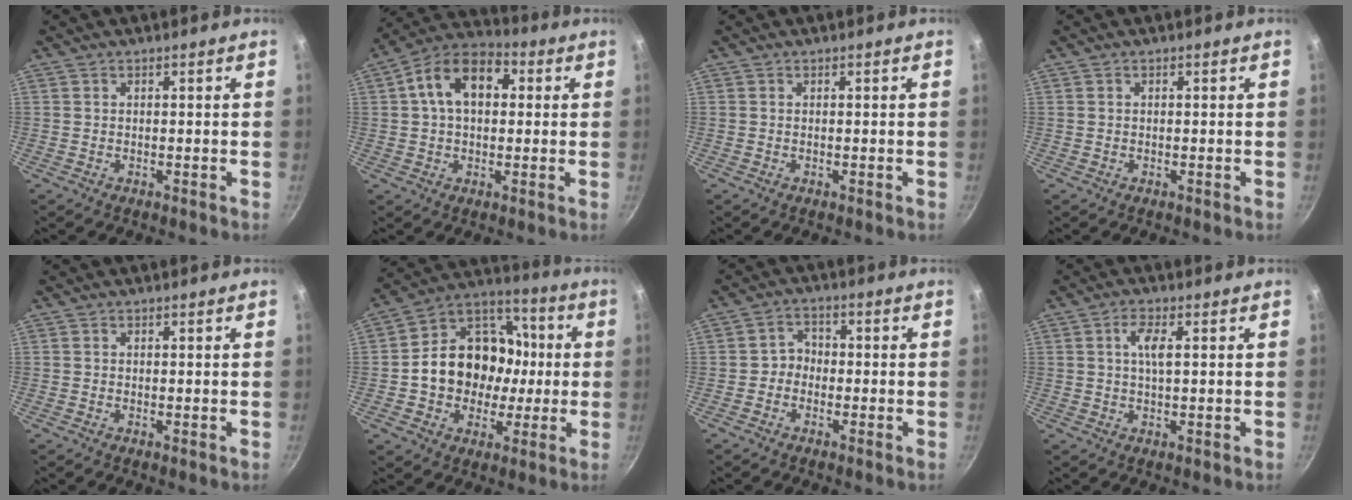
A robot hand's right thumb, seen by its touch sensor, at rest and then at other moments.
{"total": 13.2, "force": [2.6, 8.7, 9.5], "torque": [-0.128, 0.030, 0.023]}
{"total": 0.0}
{"total": 0.0}
{"total": 0.0}
{"total": 19.2, "force": [-0.7, 15.7, 11.1], "torque": [-0.149, 0.043, -0.017]}
{"total": 3.4, "force": [-1.0, 2.9, 1.4], "torque": [0.001, 0.019, -0.027]}
{"total": 4.0, "force": [1.0, 1.3, 3.7], "torque": [-0.074, 0.004, 0.017]}